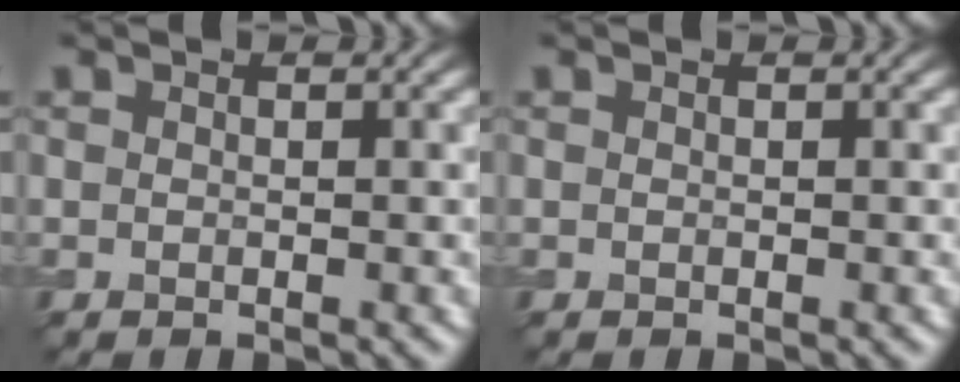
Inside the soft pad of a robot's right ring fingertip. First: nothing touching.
{"total": 0.0}